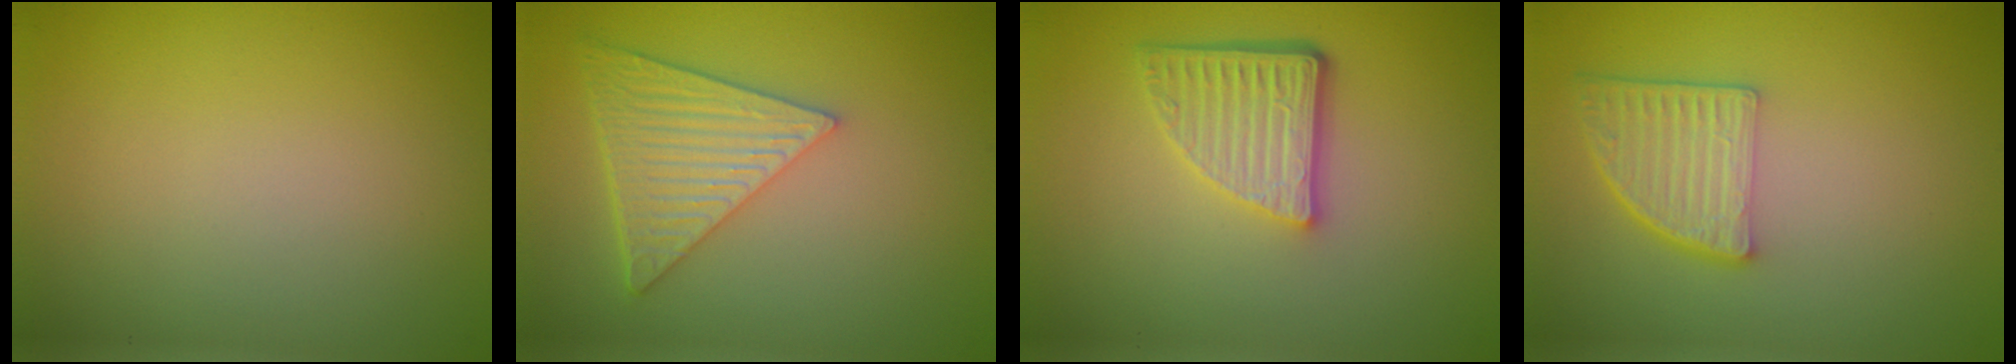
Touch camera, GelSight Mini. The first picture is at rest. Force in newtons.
{"total": 6.1, "press": 4.6, "slide": 4.0}
{"total": 4.9, "press": 3.5, "slide": 3.4}
{"total": 4.5, "press": 3.4, "slide": 3.0}